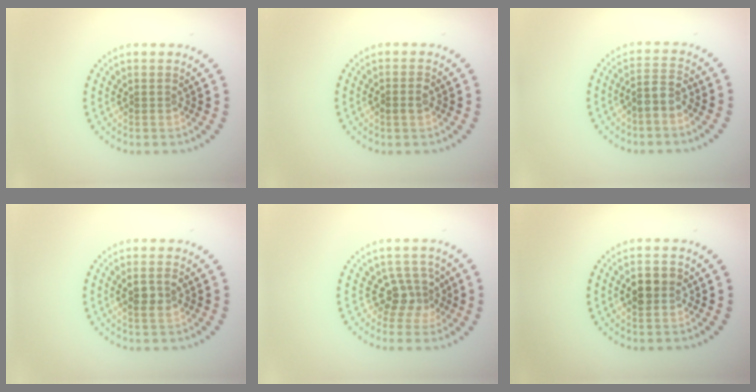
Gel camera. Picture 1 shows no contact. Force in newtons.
{"total": 1.3, "press": 1.3, "slide": 0.2}
{"total": 2.3, "press": 1.9, "slide": 1.2}
{"total": 2.0, "press": 1.9, "slide": 0.7}
{"total": 2.8, "press": 2.2, "slide": 1.8}
{"total": 2.5, "press": 2.5, "slide": 0.2}